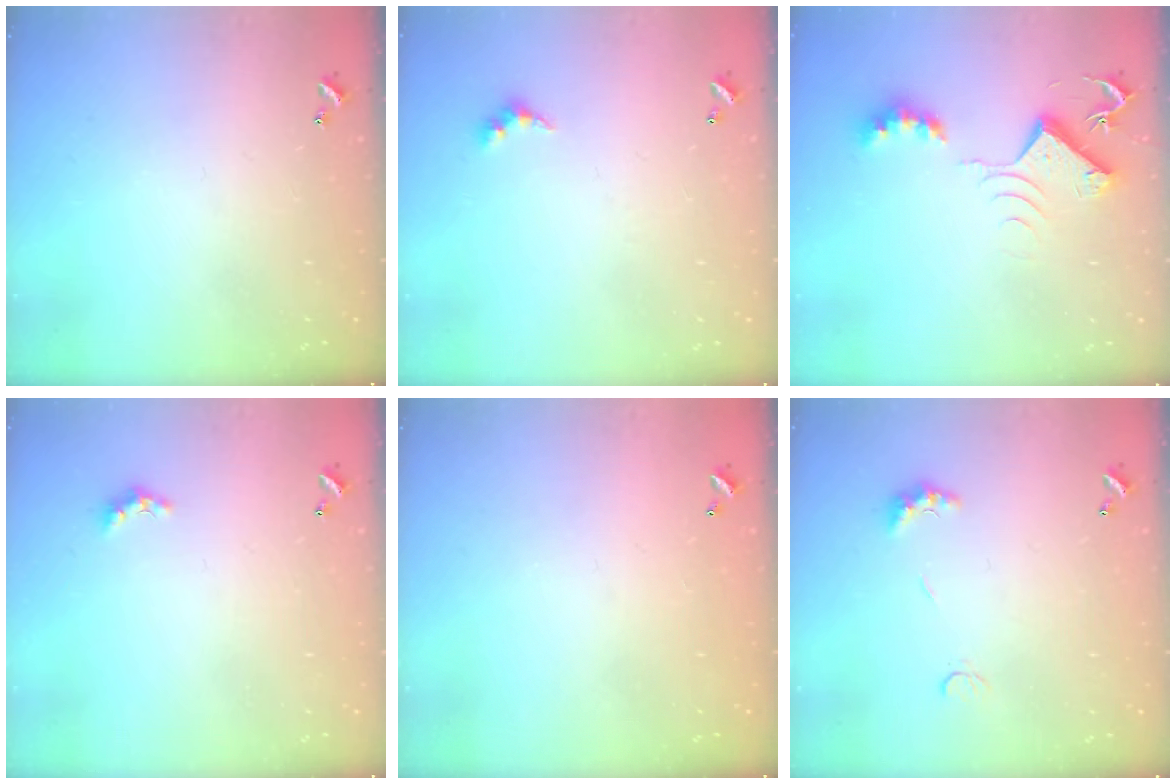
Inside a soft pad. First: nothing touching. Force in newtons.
{"total": 4.8, "press": 4.7, "slide": 0.7}
{"total": 8.9, "press": 8.9, "slide": 0.5}
{"total": 2.0, "press": 1.9, "slide": 0.6}
{"total": 2.8, "press": 2.8, "slide": 0.1}
{"total": 3.1, "press": 3.0, "slide": 0.7}